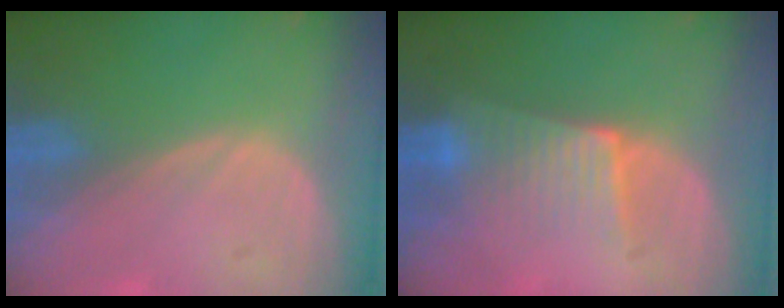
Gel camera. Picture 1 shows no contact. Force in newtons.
{"total": 6.5, "press": 5.8, "slide": 2.9}